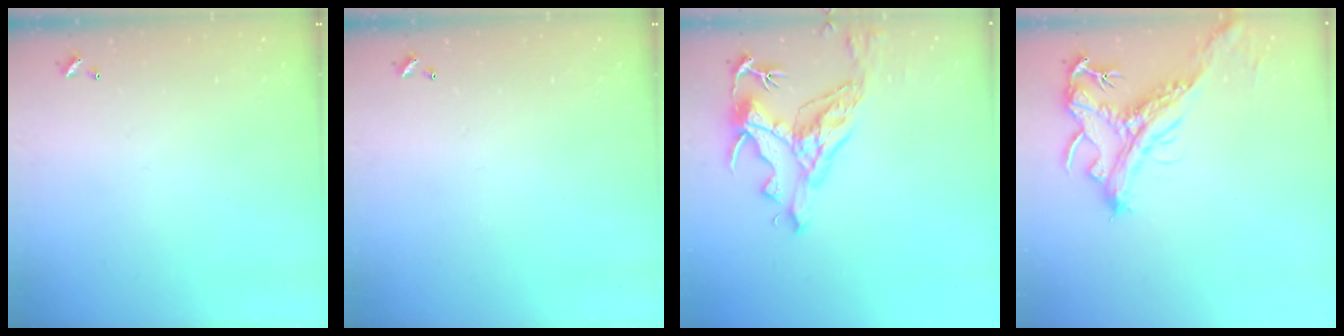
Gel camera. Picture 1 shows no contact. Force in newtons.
{"total": 0.0}
{"total": 7.8, "press": 7.7, "slide": 1.4}
{"total": 2.0, "press": 1.5, "slide": 1.3}